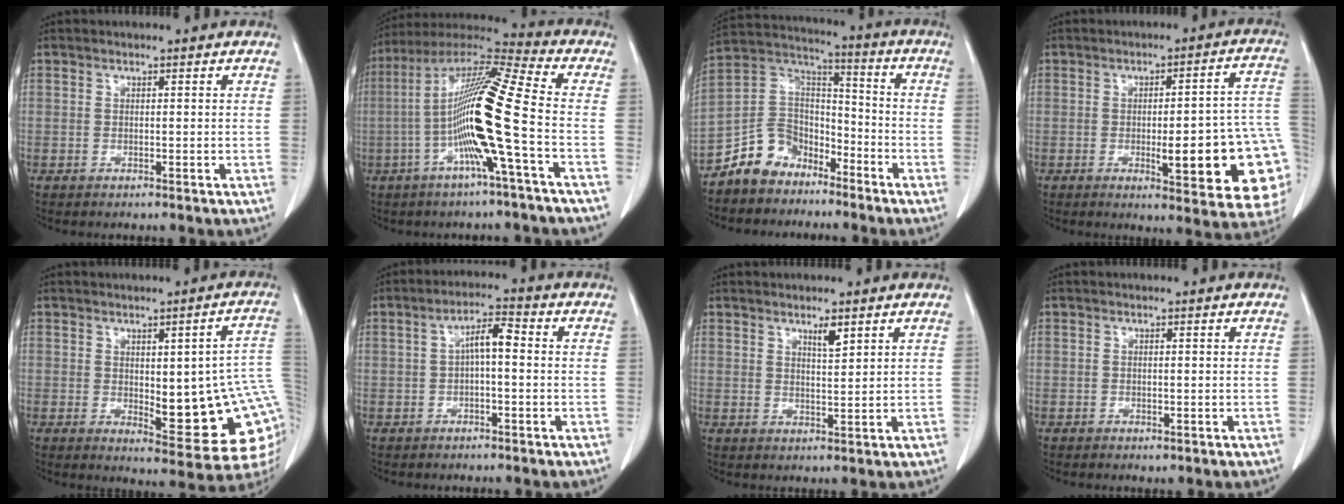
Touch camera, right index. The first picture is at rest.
{"total": 16.2, "force": [-3.4, -0.8, 15.8], "torque": [-0.299, 0.008, -0.078]}
{"total": 9.9, "force": [-7.1, 6.7, 2.0], "torque": [-0.043, 0.050, -0.137]}
{"total": 17.9, "force": [-3.9, 3.3, 17.2], "torque": [-0.128, 0.019, -0.033]}
{"total": 16.2, "force": [-0.2, 4.0, 15.7], "torque": [-0.154, 0.006, 0.012]}
{"total": 4.4, "force": [0.0, 1.2, 4.2], "torque": [-0.073, 0.019, -0.002]}
{"total": 2.4, "force": [1.7, 0.4, 1.7], "torque": [-0.032, -0.003, 0.030]}
{"total": 0.6, "force": [-0.4, 0.3, 0.3], "torque": [-0.007, -0.002, -0.002]}